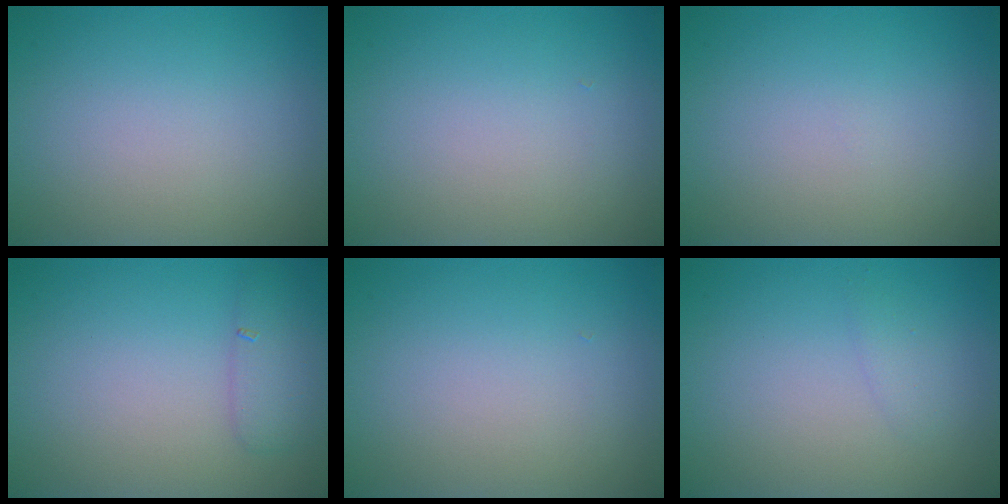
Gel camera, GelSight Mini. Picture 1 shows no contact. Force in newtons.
{"total": 0.0}
{"total": 0.0}
{"total": 1.9, "press": 1.9, "slide": 0.1}
{"total": 0.0}
{"total": 0.9, "press": 0.9, "slide": 0.1}